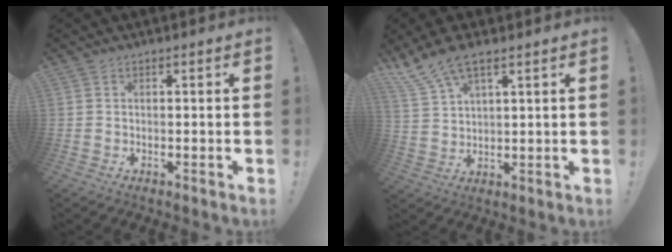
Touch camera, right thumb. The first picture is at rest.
{"total": 8.3, "force": [6.0, 2.5, 5.1], "torque": [-0.105, -0.026, 0.117]}